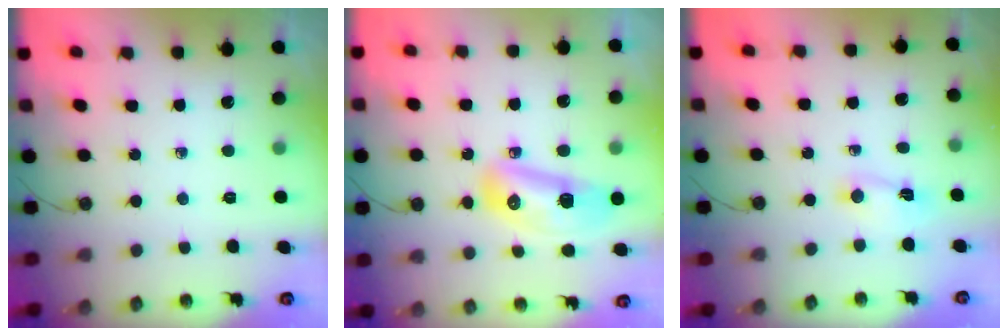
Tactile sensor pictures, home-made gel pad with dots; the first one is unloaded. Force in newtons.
{"total": 13.0, "press": 12.9, "slide": 1.6}
{"total": 1.8, "press": 1.8, "slide": 0.3}